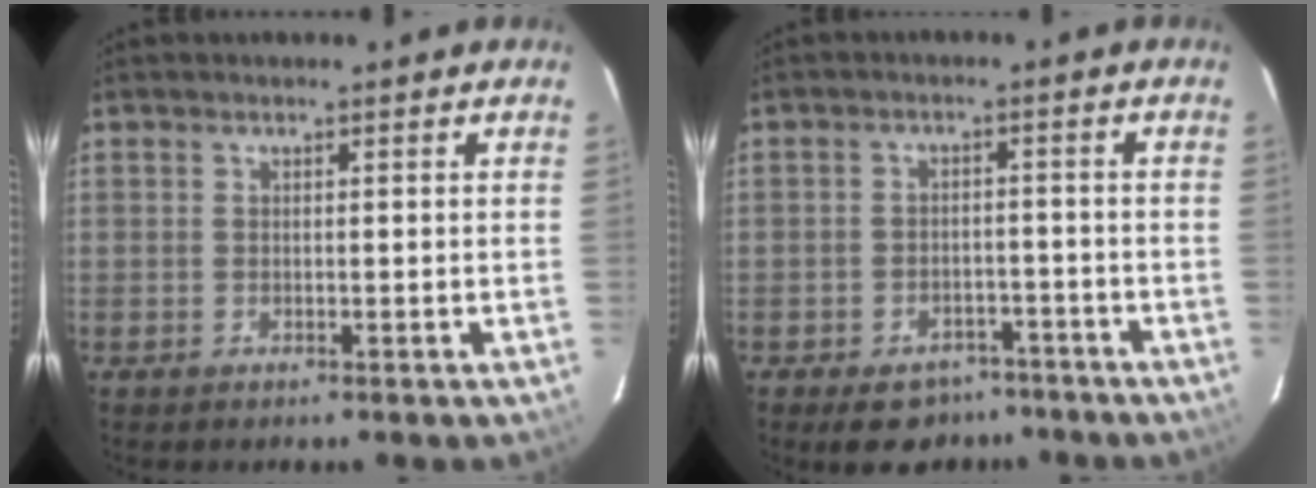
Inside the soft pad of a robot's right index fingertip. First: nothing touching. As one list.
[{"total": 8.3, "force": [-6.2, 5.0, 2.5], "torque": [-0.057, 0.018, -0.073]}]